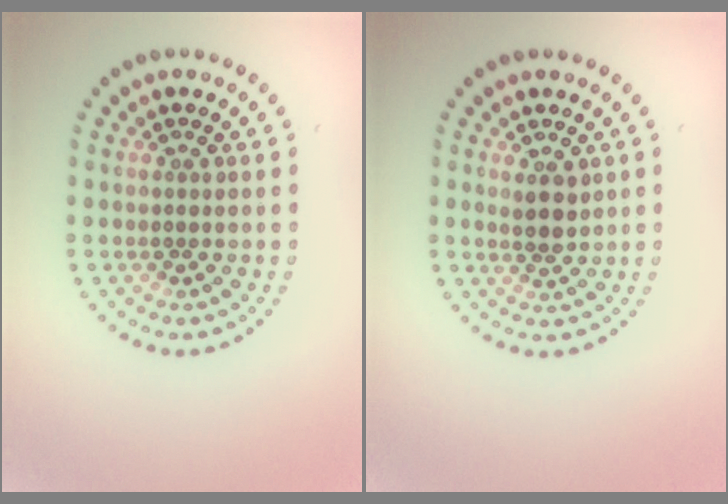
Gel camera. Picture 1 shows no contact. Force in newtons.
{"total": 1.8, "press": 1.6, "slide": 0.9}